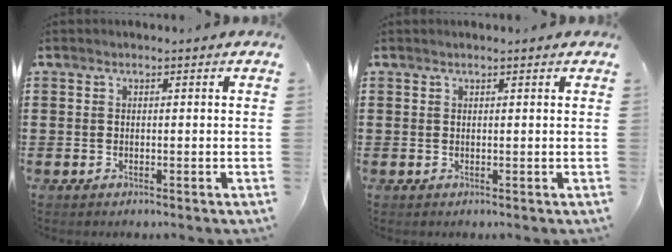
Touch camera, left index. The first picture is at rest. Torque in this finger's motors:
{"motor_torque": [2.14, 0.00, -0.03, -0.01]}